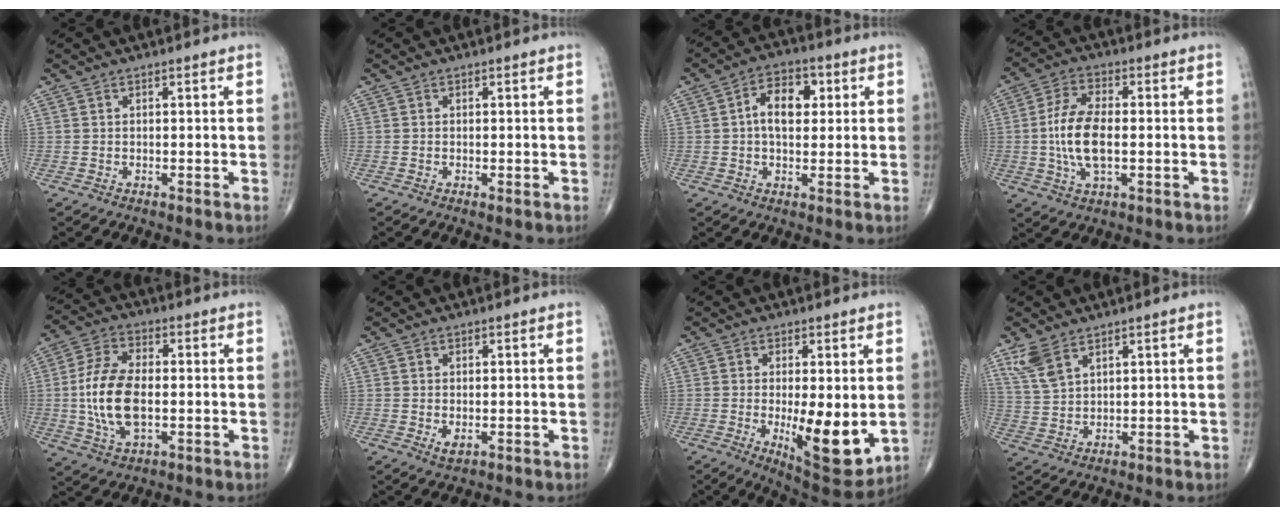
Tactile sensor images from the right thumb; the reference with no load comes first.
{"total": 0.5, "force": [-0.2, 0.2, 0.5], "torque": [-0.012, -0.004, -0.004]}
{"total": 8.3, "force": [1.5, 5.1, 6.3], "torque": [-0.090, 0.013, 0.019]}
{"total": 10.8, "force": [-0.7, 5.0, 9.5], "torque": [-0.195, 0.006, -0.015]}
{"total": 13.3, "force": [-0.9, 6.9, 11.3], "torque": [-0.228, 0.006, -0.017]}
{"total": 1.8, "force": [-0.3, 1.0, 1.5], "torque": [-0.026, -0.005, -0.001]}
{"total": 12.8, "force": [-1.7, 4.5, 11.9], "torque": [-0.163, -0.030, -0.014]}
{"total": 5.6, "force": [3.9, 2.5, 3.3], "torque": [-0.071, -0.011, 0.089]}